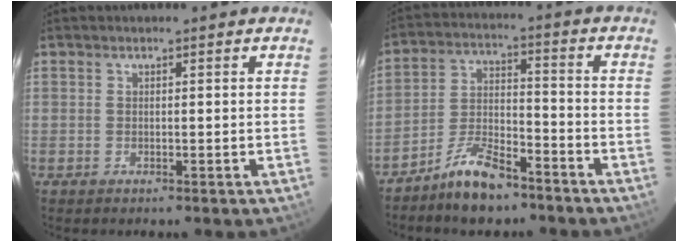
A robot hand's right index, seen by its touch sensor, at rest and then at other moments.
{"total": 9.6, "force": [-7.5, 3.2, 5.1], "torque": [-0.112, 0.011, -0.139]}